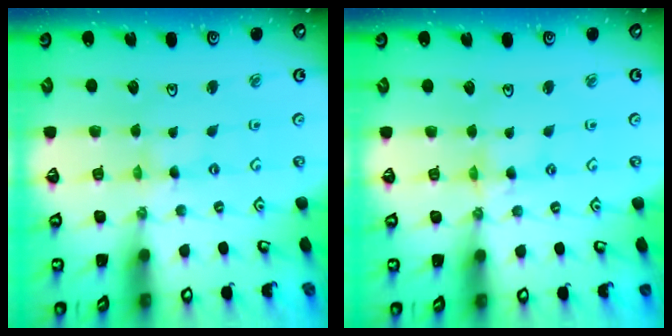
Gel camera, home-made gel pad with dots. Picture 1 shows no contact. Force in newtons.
{"total": 2.4, "press": 2.4, "slide": 0.3}